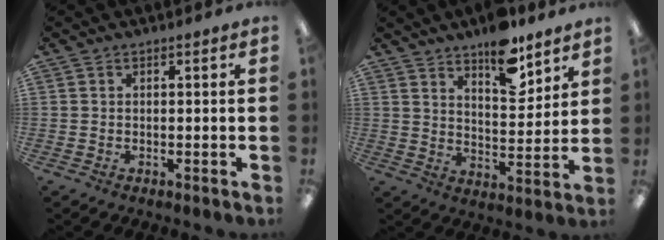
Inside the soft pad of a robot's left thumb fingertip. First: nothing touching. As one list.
[{"total": 12.2, "force": [9.3, 4.7, 6.4], "torque": [-0.081, -0.058, 0.160]}]